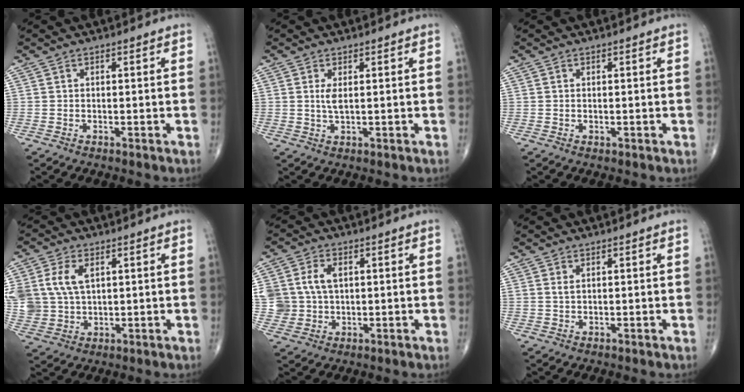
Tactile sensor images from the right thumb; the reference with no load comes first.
{"total": 2.2, "force": [0.5, 0.7, 2.1], "torque": [-0.047, -0.004, 0.014]}
{"total": 0.0}
{"total": 11.9, "force": [3.2, 8.1, 8.1], "torque": [-0.188, -0.004, 0.071]}
{"total": 8.0, "force": [1.5, 6.0, 5.1], "torque": [-0.093, 0.001, 0.036]}
{"total": 1.0, "force": [0.5, 0.5, 0.7], "torque": [-0.015, 0.004, 0.013]}